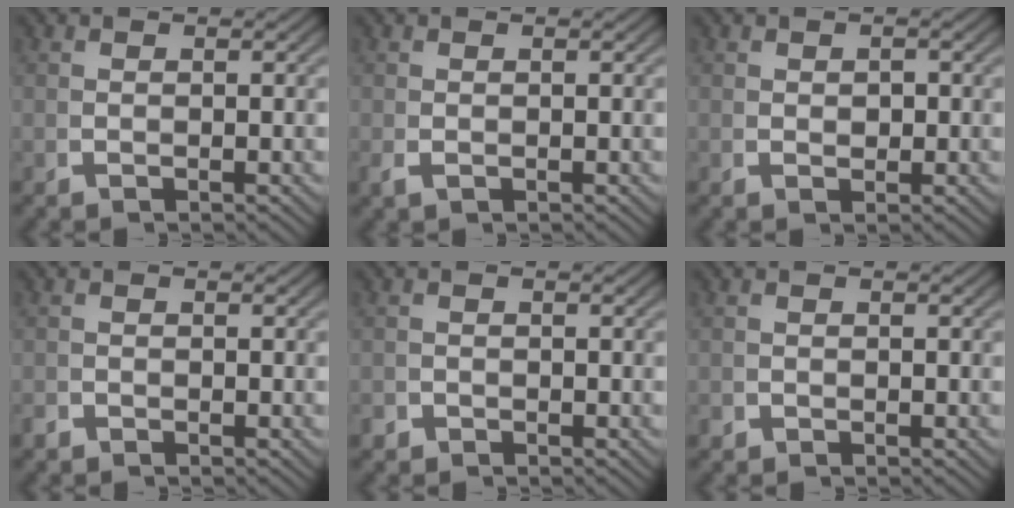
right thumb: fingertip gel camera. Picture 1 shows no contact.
{"total": 0.7, "force": [-0.1, 0.5, 0.5], "torque": [-0.015, -0.004, 0.002]}
{"total": 1.3, "force": [0.3, 1.1, 0.7], "torque": [-0.015, -0.005, 0.010]}
{"total": 0.7, "force": [-0.7, 0.2, -0.1], "torque": [0.006, -0.003, -0.014]}
{"total": 1.0, "force": [-0.9, 0.4, -0.2], "torque": [0.007, -0.005, -0.015]}
{"total": 0.6, "force": [-0.5, 0.3, -0.1], "torque": [0.003, -0.004, -0.009]}